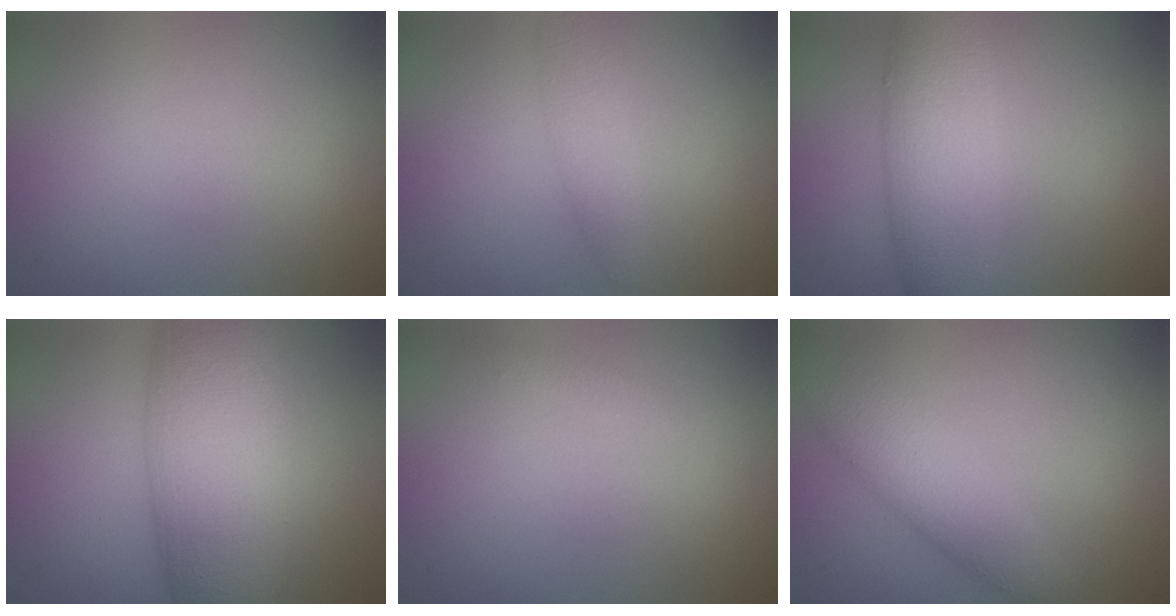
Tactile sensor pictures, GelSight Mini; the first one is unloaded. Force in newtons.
{"total": 2.0, "press": 2.0, "slide": 0.1}
{"total": 7.1, "press": 7.1, "slide": 0.2}
{"total": 12.2, "press": 12.2, "slide": 0.4}
{"total": 0.8, "press": 0.8, "slide": 0.0}
{"total": 4.4, "press": 4.4, "slide": 0.1}